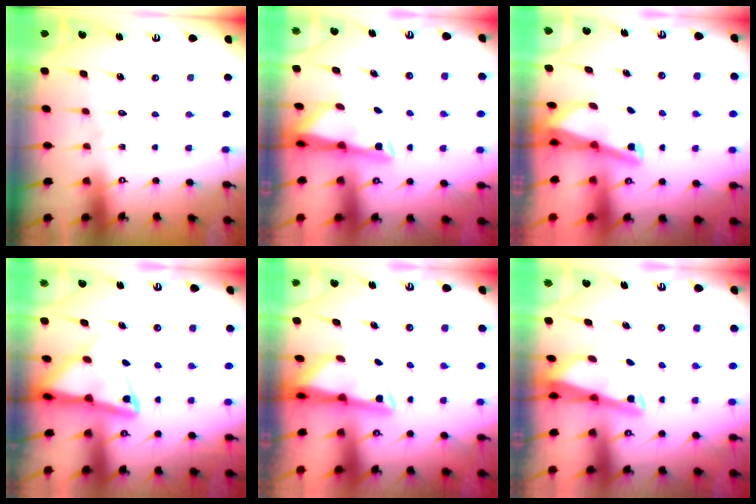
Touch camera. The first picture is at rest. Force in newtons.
{"total": 3.2, "press": 3.2, "slide": 0.5}
{"total": 2.6, "press": 2.5, "slide": 0.6}
{"total": 6.4, "press": 6.4, "slide": 0.9}
{"total": 3.0, "press": 3.0, "slide": 0.6}
{"total": 2.9, "press": 2.8, "slide": 0.3}